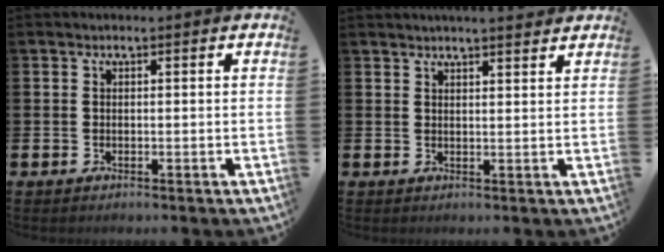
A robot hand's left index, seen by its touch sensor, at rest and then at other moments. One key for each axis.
{"total": 2.8, "fx": 2.8, "fy": -0.3, "fz": 0.3, "tx": -0.011, "ty": -0.011, "tz": 0.051}